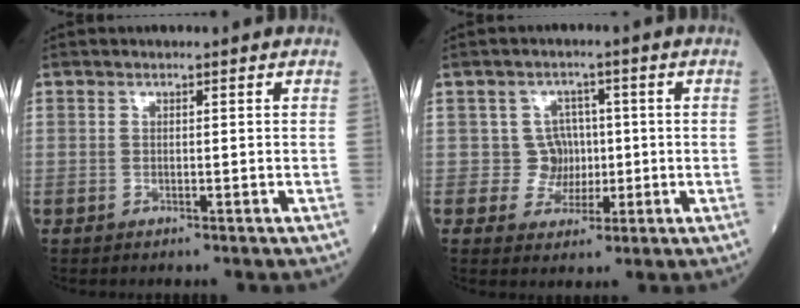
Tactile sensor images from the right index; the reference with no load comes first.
{"total": 4.0, "force": [0.0, 4.0, 0.3], "torque": [0.008, 0.010, 0.004]}